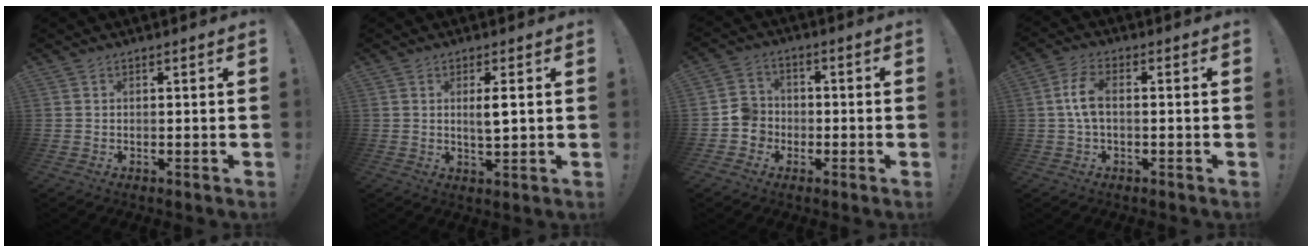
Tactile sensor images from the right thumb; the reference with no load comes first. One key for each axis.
{"total": 4.0, "fx": 0.8, "fy": 0.9, "fz": 3.9, "tx": -0.059, "ty": -0.010, "tz": 0.010}
{"total": 6.9, "fx": -2.6, "fy": 6.2, "fz": 1.7, "tx": -0.026, "ty": 0.027, "tz": -0.047}
{"total": 7.1, "fx": 0.2, "fy": 3.3, "fz": 6.3, "tx": -0.137, "ty": 0.005, "tz": 0.006}